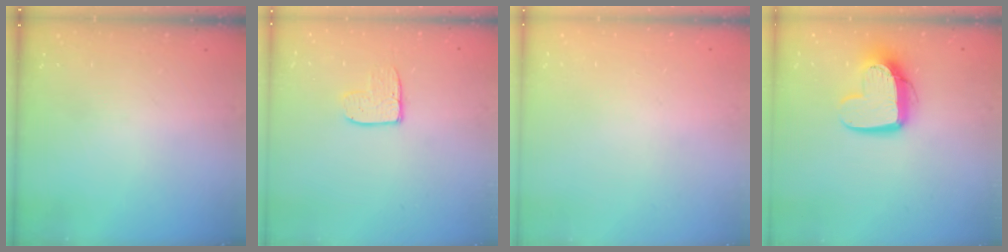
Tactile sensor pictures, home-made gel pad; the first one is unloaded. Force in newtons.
{"total": 7.9, "press": 7.9, "slide": 0.6}
{"total": 0.0}
{"total": 12.9, "press": 12.8, "slide": 1.1}